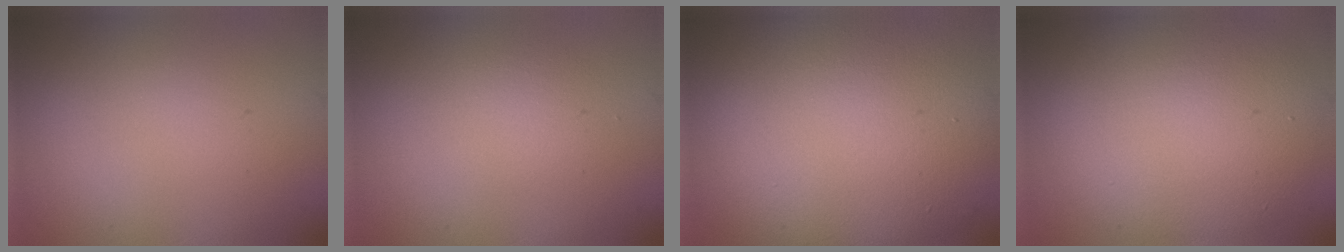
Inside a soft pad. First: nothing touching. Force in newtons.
{"total": 1.4, "press": 1.4, "slide": 0.1}
{"total": 12.9, "press": 12.8, "slide": 1.2}
{"total": 8.1, "press": 8.0, "slide": 0.2}